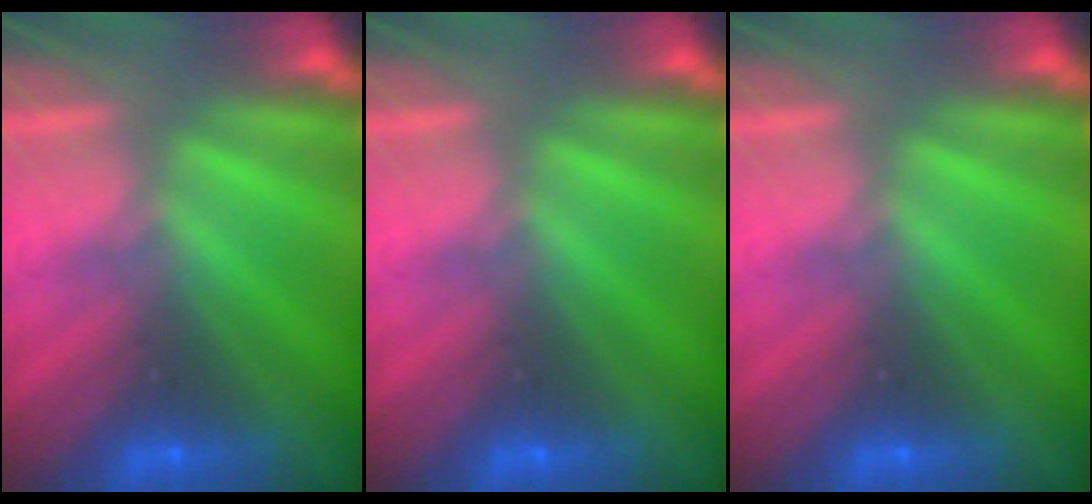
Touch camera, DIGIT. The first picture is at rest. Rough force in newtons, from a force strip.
{"total": 0.0}
{"total": 0.0}